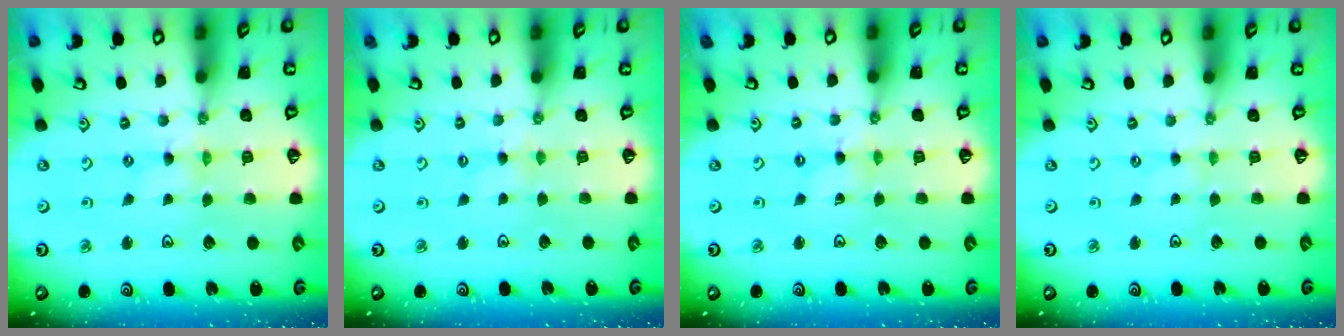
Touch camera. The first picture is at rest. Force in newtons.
{"total": 1.8, "press": 1.8, "slide": 0.4}
{"total": 0.9, "press": 0.9, "slide": 0.2}
{"total": 0.0}